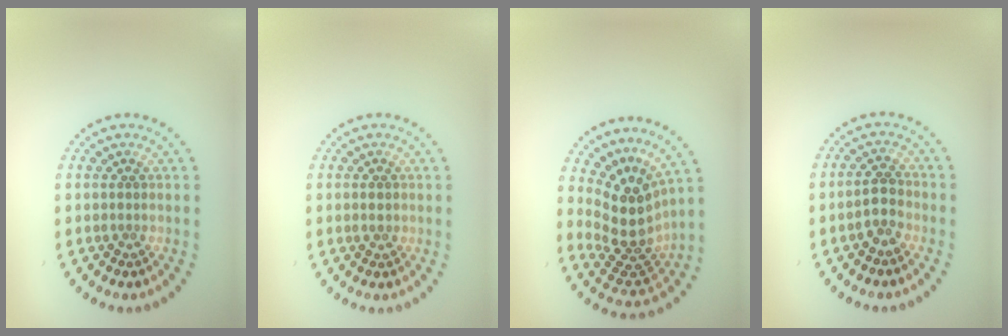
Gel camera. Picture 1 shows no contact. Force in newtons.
{"total": 1.1, "press": 1.1, "slide": 0.1}
{"total": 4.6, "press": 3.5, "slide": 3.0}
{"total": 2.4, "press": 2.2, "slide": 0.8}